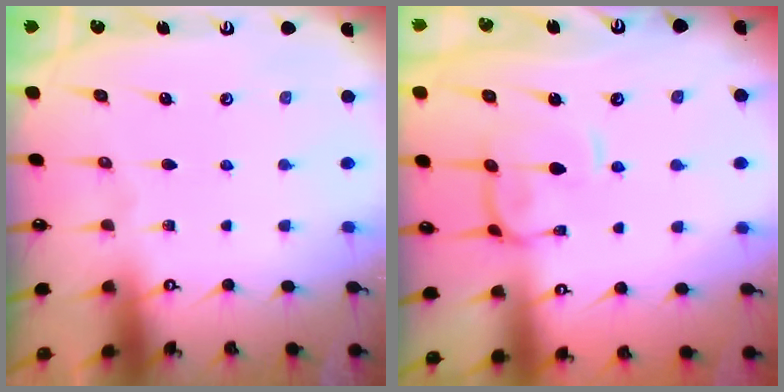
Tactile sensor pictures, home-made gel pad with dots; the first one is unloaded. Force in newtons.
{"total": 2.9, "press": 2.8, "slide": 0.8}